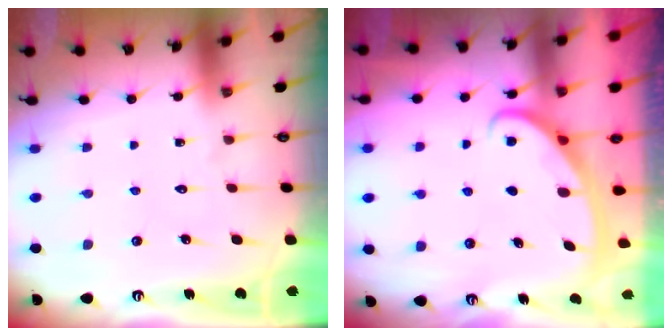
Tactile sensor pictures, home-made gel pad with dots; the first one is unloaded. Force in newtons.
{"total": 3.0, "press": 2.9, "slide": 0.4}